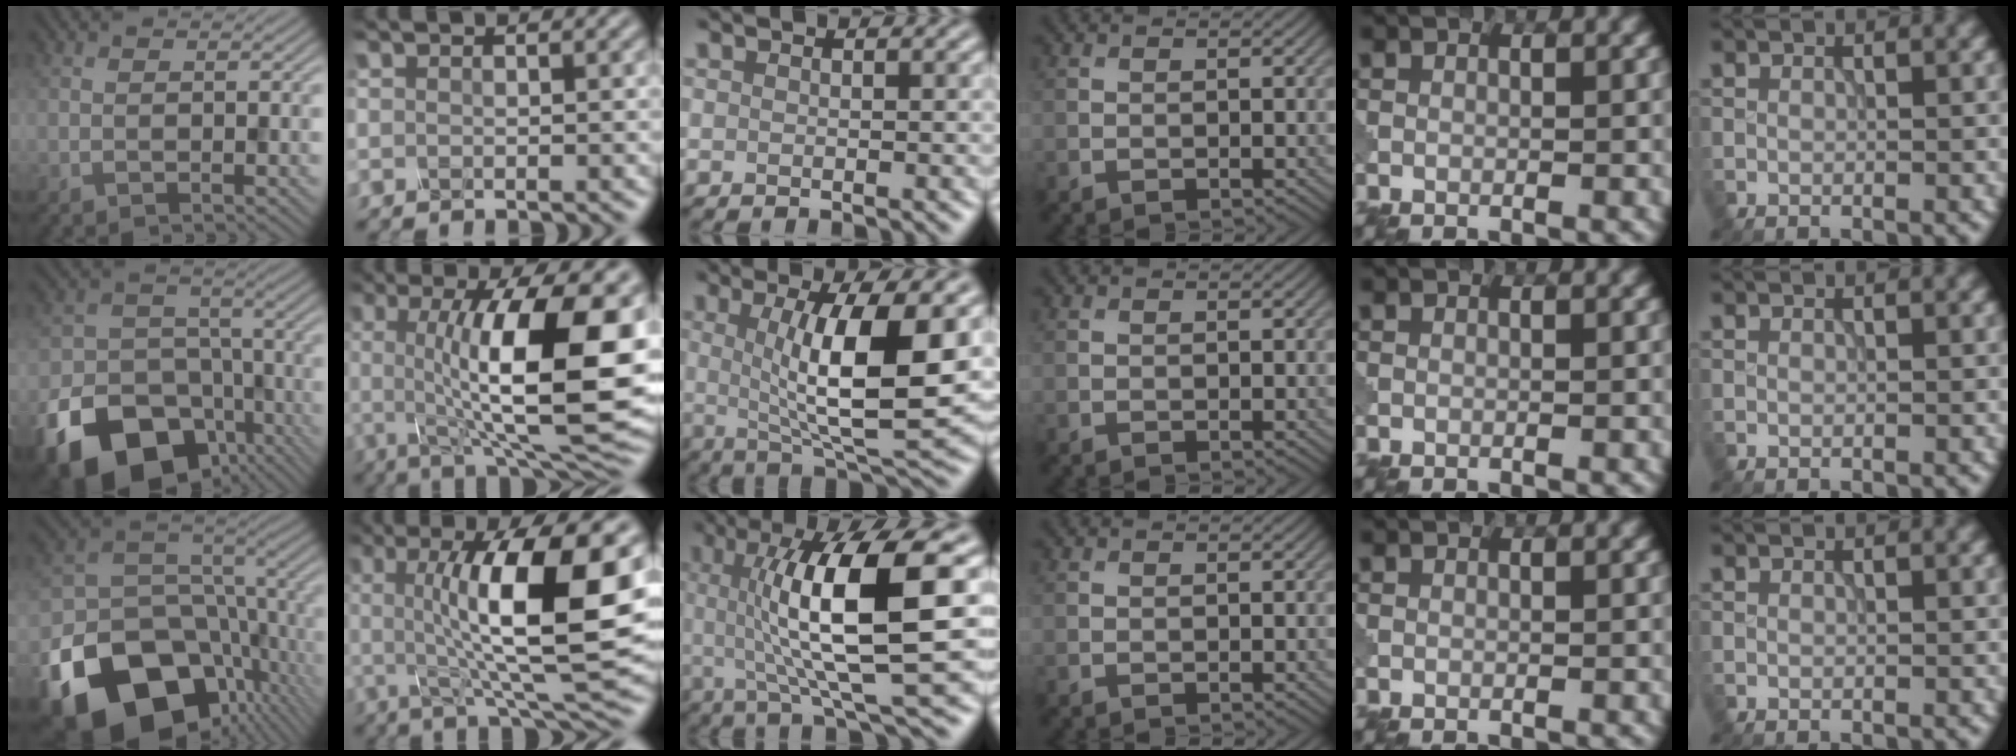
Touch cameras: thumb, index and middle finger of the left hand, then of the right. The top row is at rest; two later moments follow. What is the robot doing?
{"motion": "shake", "object": "sieve"}